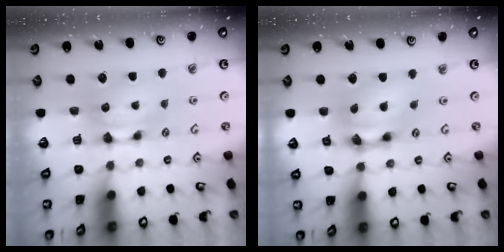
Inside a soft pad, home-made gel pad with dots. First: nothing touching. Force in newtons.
{"total": 5.5, "press": 5.0, "slide": 2.3}